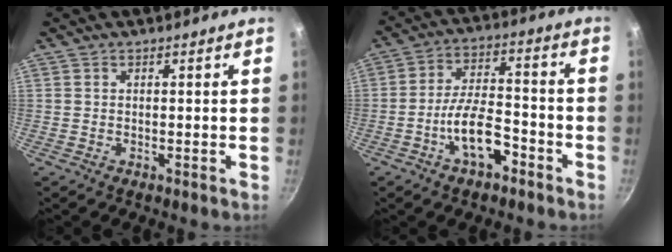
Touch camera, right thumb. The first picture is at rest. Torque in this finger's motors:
{"motor_torque": [3.02, 1.99, 1.42, -0.68, 0.40]}